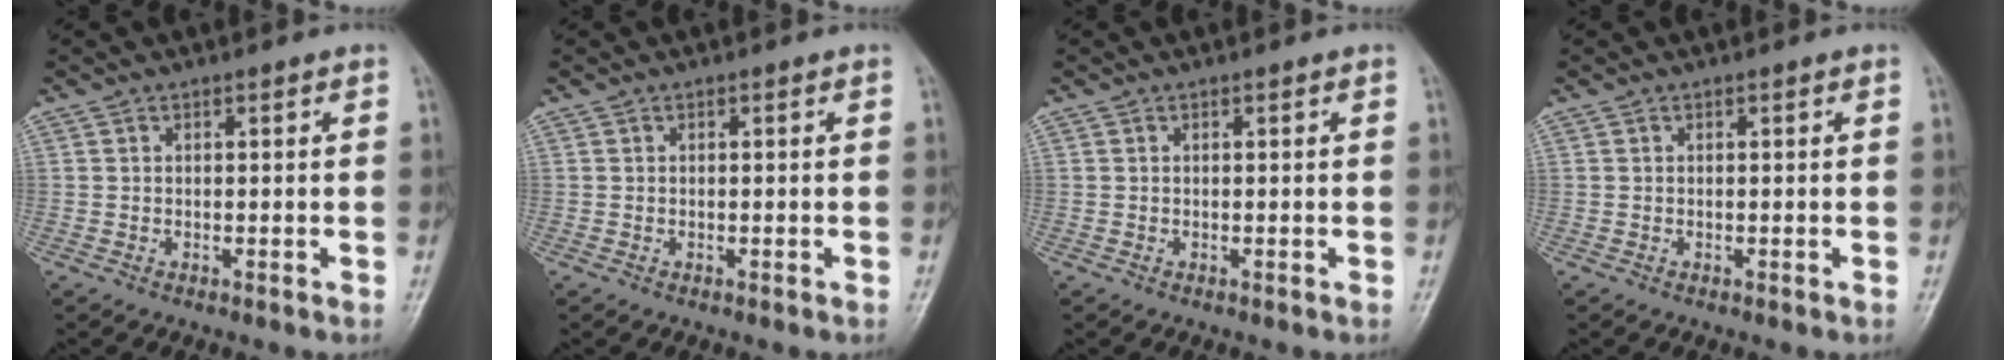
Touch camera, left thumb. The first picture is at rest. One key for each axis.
{"total": 0.0}
{"total": 0.0}
{"total": 0.0}